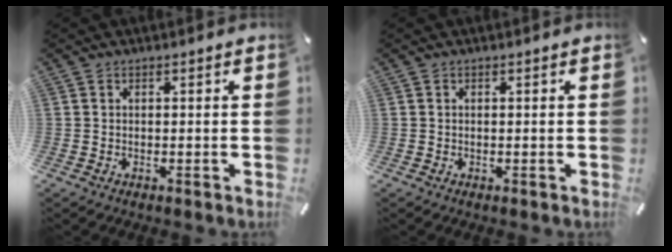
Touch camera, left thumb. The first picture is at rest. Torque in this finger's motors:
{"motor_torque": [-0.01, -0.01, -0.02, 0.15, 0.00]}